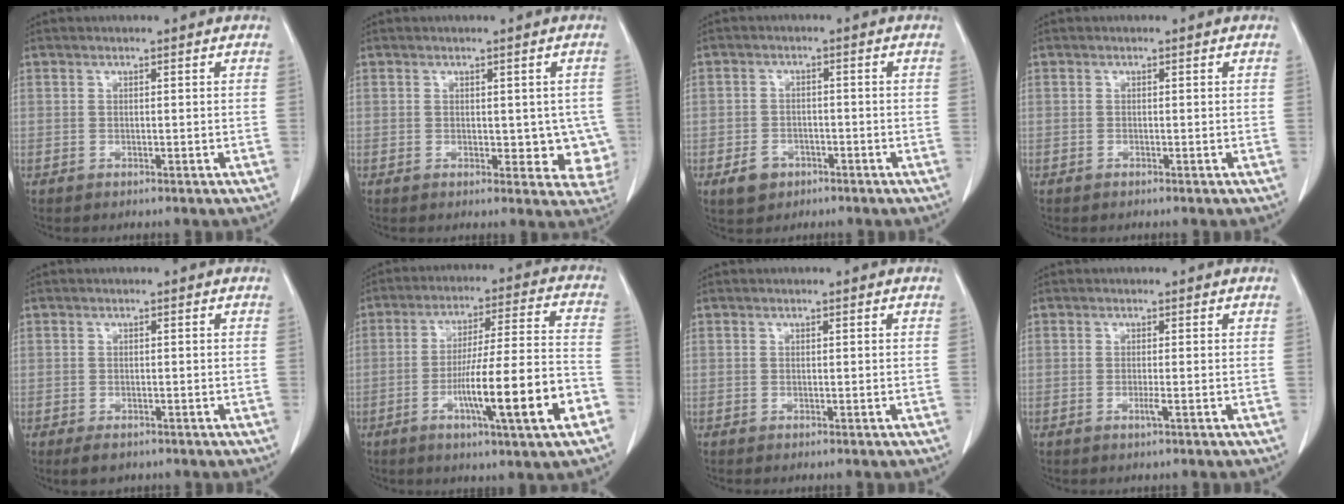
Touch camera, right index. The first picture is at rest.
{"total": 5.7, "force": [-0.1, 3.5, 4.5], "torque": [-0.023, 0.001, 0.004]}
{"total": 3.8, "force": [-2.1, 2.9, 1.2], "torque": [-0.020, 0.007, -0.027]}
{"total": 0.0}
{"total": 2.3, "force": [-1.5, 1.4, 1.1], "torque": [-0.019, -0.002, -0.016]}
{"total": 16.0, "force": [-6.1, 0.4, 14.9], "torque": [-0.241, 0.000, -0.091]}
{"total": 0.0}
{"total": 1.0, "force": [-0.3, -0.2, 1.0], "torque": [-0.018, 0.000, -0.005]}